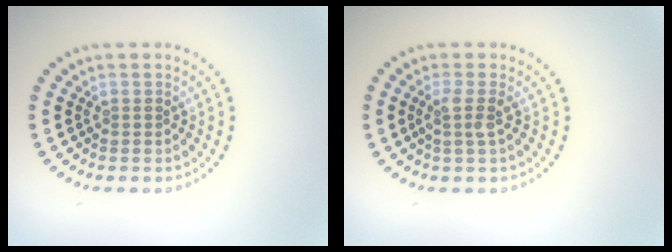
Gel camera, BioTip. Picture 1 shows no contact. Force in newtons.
{"total": 1.8, "press": 1.4, "slide": 1.2}